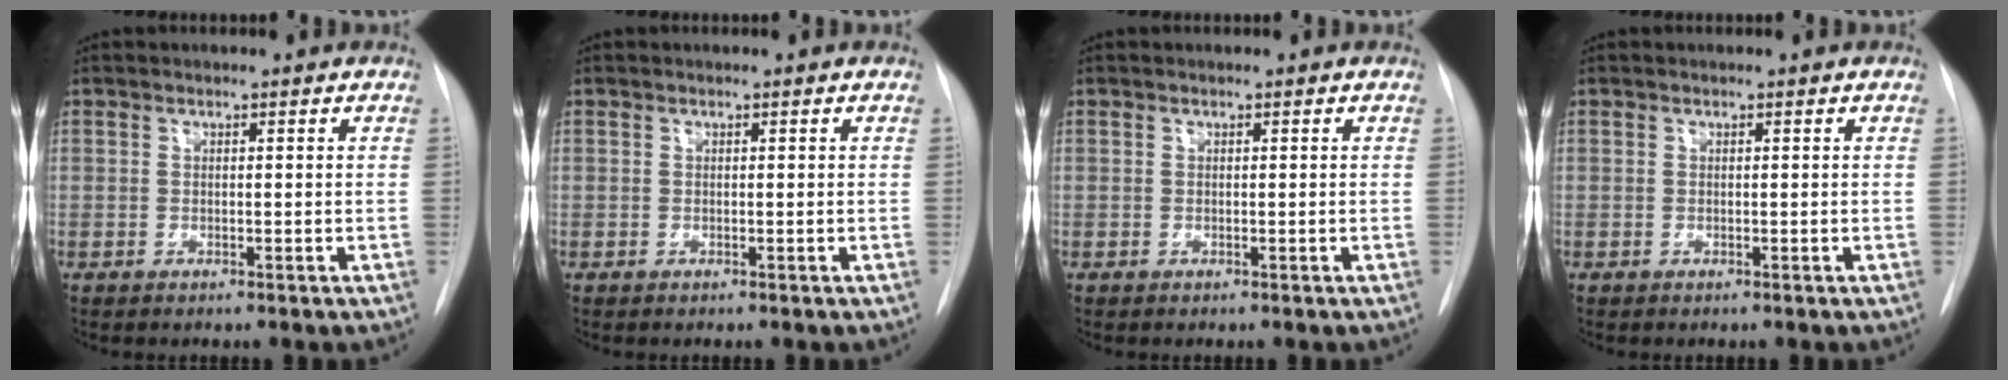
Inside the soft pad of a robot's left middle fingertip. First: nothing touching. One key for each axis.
{"total": 0.0}
{"total": 0.0}
{"total": 0.0}